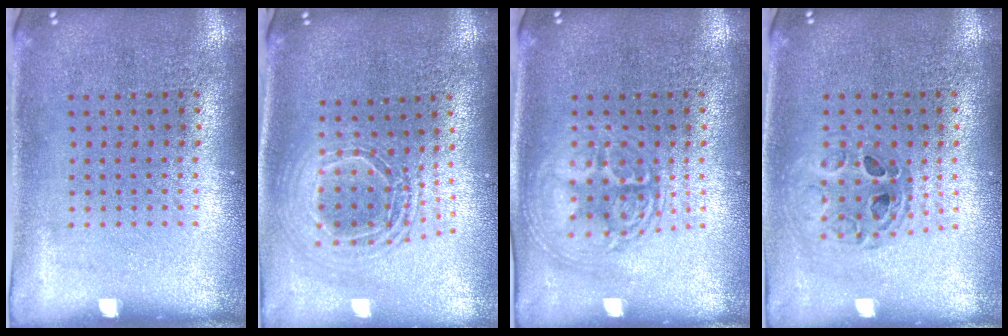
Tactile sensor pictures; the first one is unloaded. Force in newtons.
{"total": 2.0, "press": 1.6, "slide": 1.2}
{"total": 2.9, "press": 2.8, "slide": 0.4}
{"total": 0.8, "press": 0.7, "slide": 0.2}